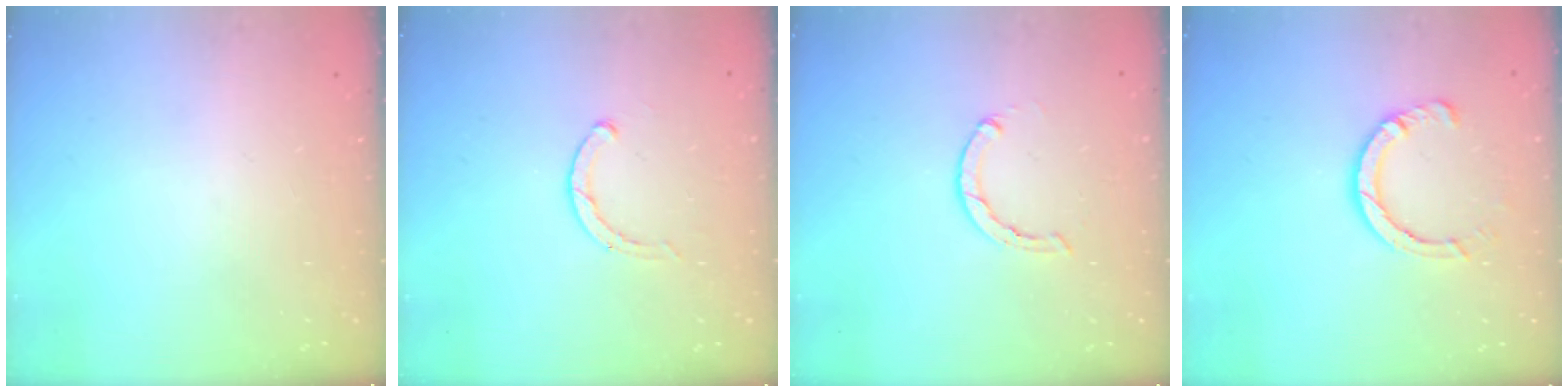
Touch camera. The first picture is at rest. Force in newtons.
{"total": 1.9, "press": 1.8, "slide": 0.3}
{"total": 1.5, "press": 1.5, "slide": 0.2}
{"total": 6.4, "press": 6.4, "slide": 0.7}